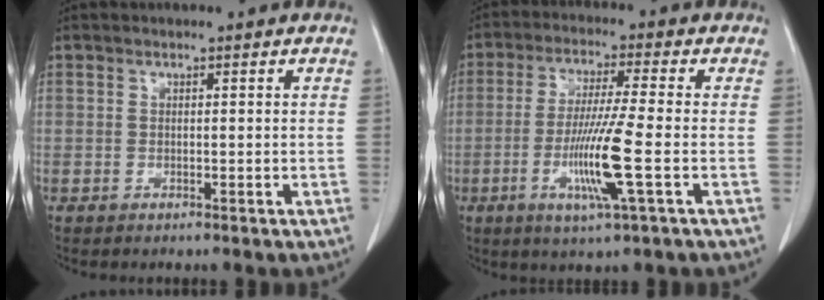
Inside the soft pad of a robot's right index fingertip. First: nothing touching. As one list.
[{"total": 10.1, "force": [-2.9, -0.8, 9.7], "torque": [-0.192, -0.017, -0.055]}]